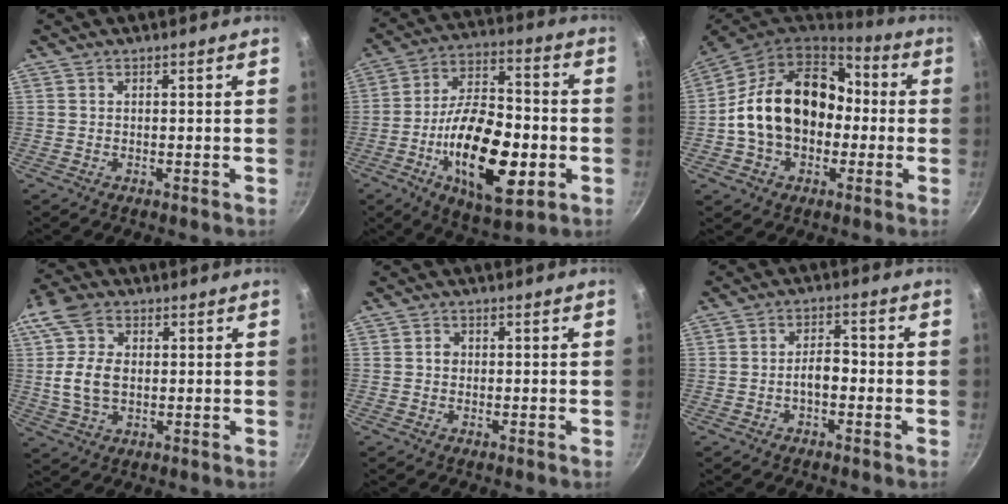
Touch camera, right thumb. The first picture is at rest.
{"total": 22.5, "force": [-5.8, 10.5, 19.1], "torque": [-0.306, 0.027, -0.098]}
{"total": 20.2, "force": [-0.4, 15.0, 13.5], "torque": [-0.205, 0.051, -0.009]}
{"total": 10.8, "force": [1.2, 7.4, 7.7], "torque": [-0.146, 0.007, 0.014]}
{"total": 1.5, "force": [0.0, 1.4, 0.7], "torque": [-0.007, 0.006, -0.001]}
{"total": 4.2, "force": [-1.3, 2.3, 3.3], "torque": [-0.041, 0.023, -0.025]}